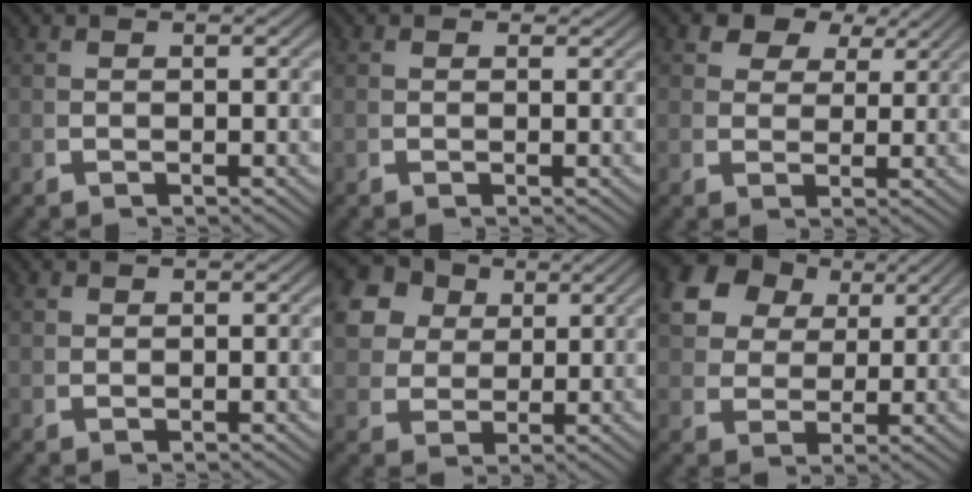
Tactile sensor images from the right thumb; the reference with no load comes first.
{"total": 1.1, "force": [0.8, 0.7, 0.3], "torque": [-0.002, -0.001, 0.009]}
{"total": 5.5, "force": [3.6, 3.3, 2.7], "torque": [-0.053, -0.004, 0.064]}
{"total": 0.9, "force": [0.6, 0.6, 0.2], "torque": [-0.004, -0.004, 0.016]}
{"total": 10.2, "force": [3.8, 8.2, 4.9], "torque": [-0.111, -0.004, 0.062]}
{"total": 9.7, "force": [4.1, 7.2, 5.0], "torque": [-0.117, -0.006, 0.076]}